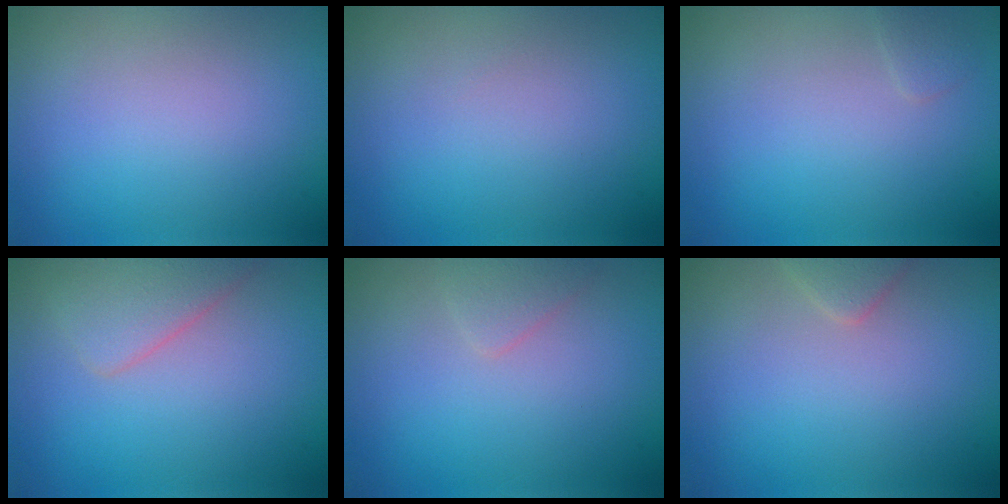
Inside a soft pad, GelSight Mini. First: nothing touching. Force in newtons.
{"total": 0.0}
{"total": 0.8, "press": 0.8, "slide": 0.0}
{"total": 3.2, "press": 3.2, "slide": 0.1}
{"total": 1.2, "press": 1.2, "slide": 0.1}
{"total": 1.5, "press": 1.5, "slide": 0.1}